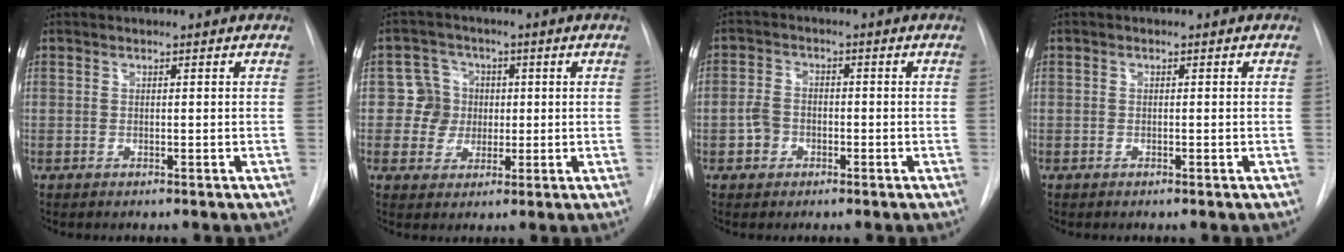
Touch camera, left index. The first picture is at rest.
{"total": 5.7, "force": [0.2, 5.7, 0.7], "torque": [-0.007, 0.021, 0.006]}
{"total": 3.6, "force": [-1.3, 3.0, 1.5], "torque": [-0.034, 0.011, -0.023]}
{"total": 0.0}